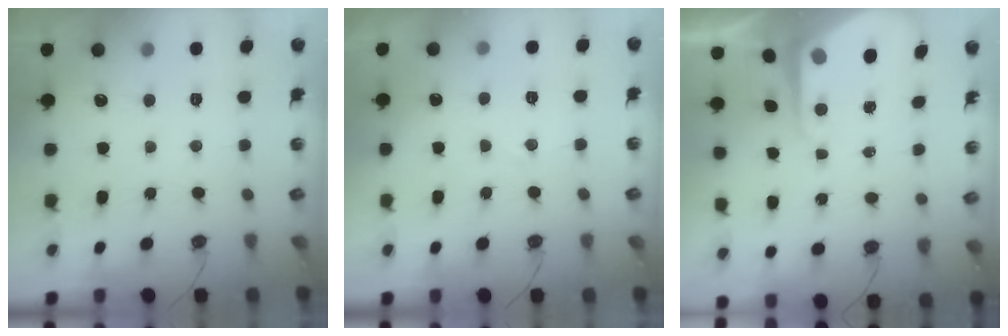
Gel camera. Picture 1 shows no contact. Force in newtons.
{"total": 4.4, "press": 4.4, "slide": 0.5}
{"total": 6.7, "press": 6.7, "slide": 0.6}